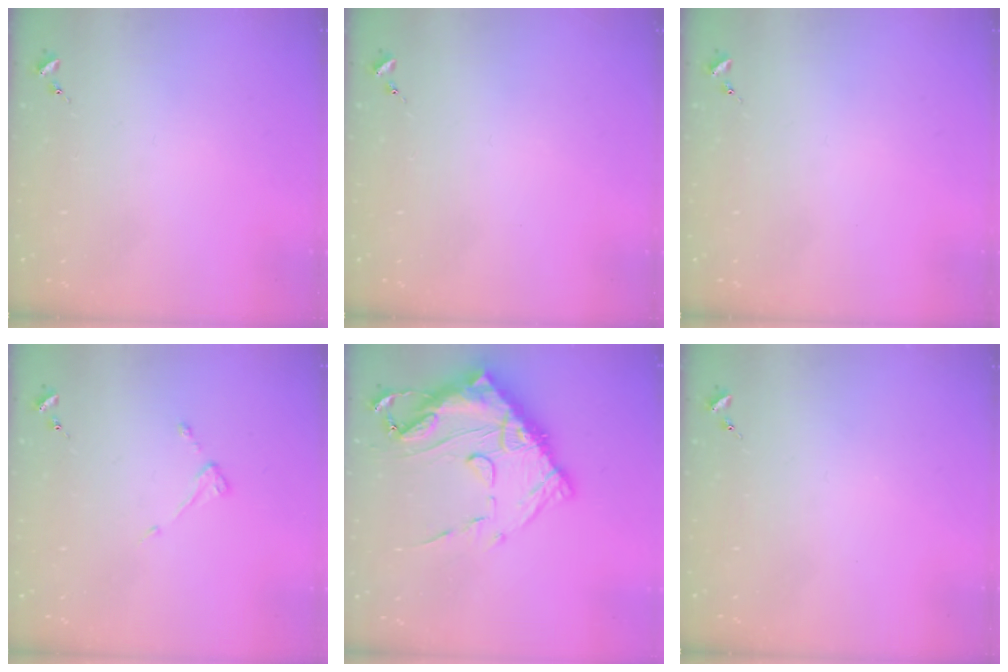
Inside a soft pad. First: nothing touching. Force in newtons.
{"total": 0.0}
{"total": 0.0}
{"total": 4.1, "press": 4.1, "slide": 0.3}
{"total": 20.5, "press": 20.4, "slide": 2.3}
{"total": 0.0}